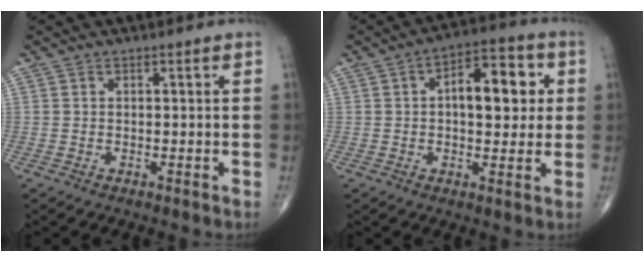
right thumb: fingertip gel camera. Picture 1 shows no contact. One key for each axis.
{"total": 11.7, "fx": 1.9, "fy": 6.0, "fz": 9.8, "tx": -0.111, "ty": 0.015, "tz": 0.022}